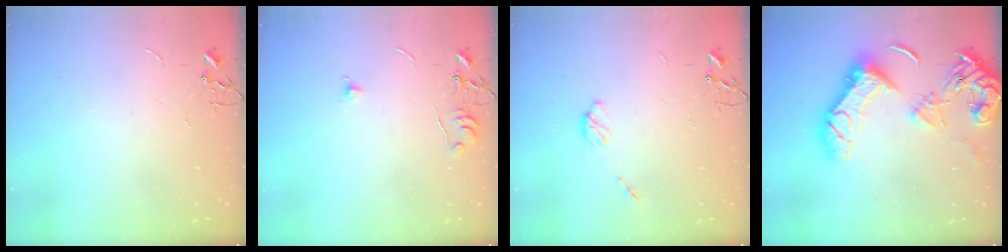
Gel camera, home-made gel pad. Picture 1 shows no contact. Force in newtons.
{"total": 6.1, "press": 6.0, "slide": 0.6}
{"total": 4.6, "press": 4.6, "slide": 0.5}
{"total": 22.6, "press": 22.5, "slide": 2.4}